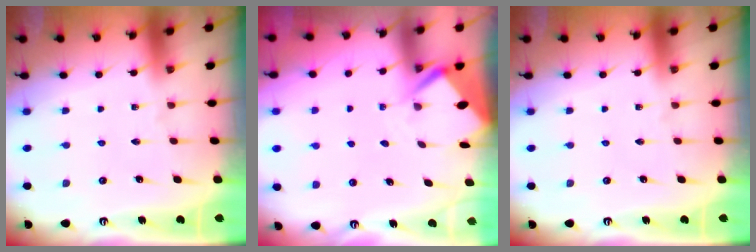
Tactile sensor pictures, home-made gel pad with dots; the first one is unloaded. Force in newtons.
{"total": 3.4, "press": 3.4, "slide": 0.3}
{"total": 0.0}